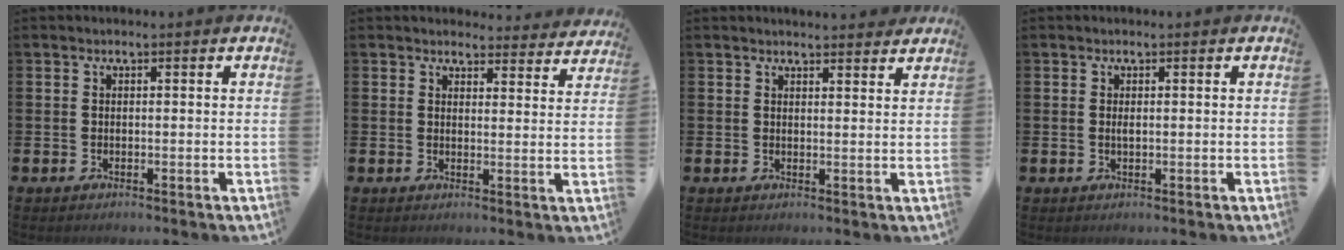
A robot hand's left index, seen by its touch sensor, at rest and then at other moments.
{"total": 3.6, "force": [3.5, 0.9, -0.1], "torque": [0.006, -0.022, 0.061]}
{"total": 2.5, "force": [2.4, 0.3, -0.1], "torque": [0.007, -0.016, 0.042]}
{"total": 0.6, "force": [0.2, 0.2, 0.6], "torque": [-0.010, 0.000, 0.002]}